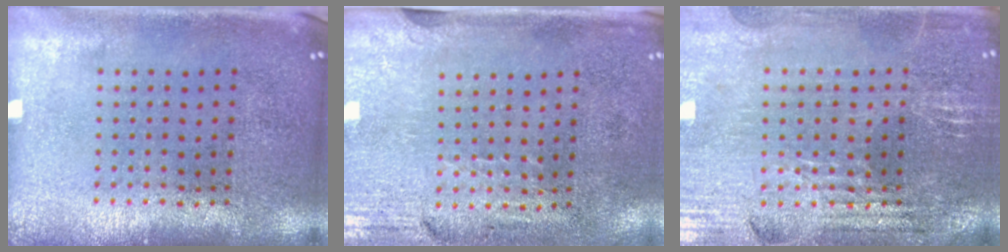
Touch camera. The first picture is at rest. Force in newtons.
{"total": 2.9, "press": 2.5, "slide": 1.5}
{"total": 2.9, "press": 2.8, "slide": 0.5}